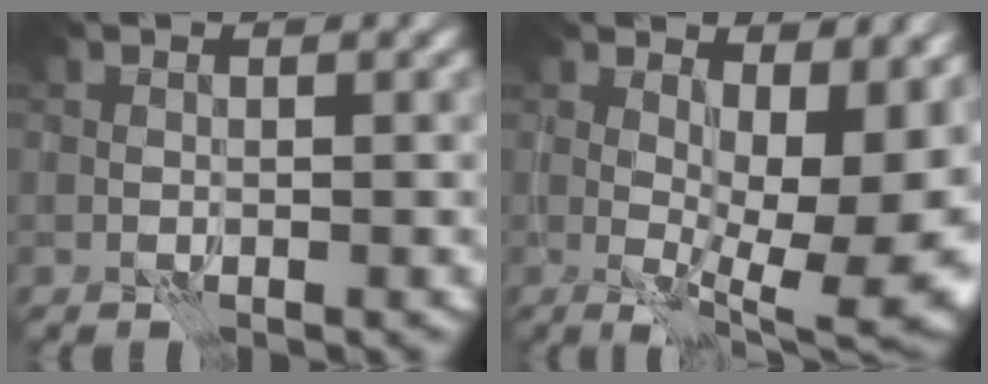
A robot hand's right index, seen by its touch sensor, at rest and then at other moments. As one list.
[{"total": 11.4, "force": [1.2, 4.9, 10.3], "torque": [-0.131, -0.011, 0.027]}]